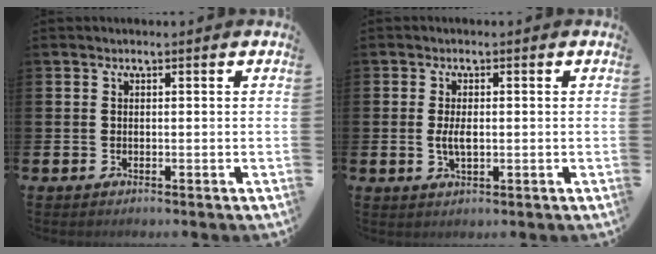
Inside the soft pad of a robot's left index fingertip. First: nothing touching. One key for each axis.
{"total": 2.6, "fx": -0.1, "fy": 1.1, "fz": 2.3, "tx": -0.038, "ty": 0.000, "tz": -0.004}